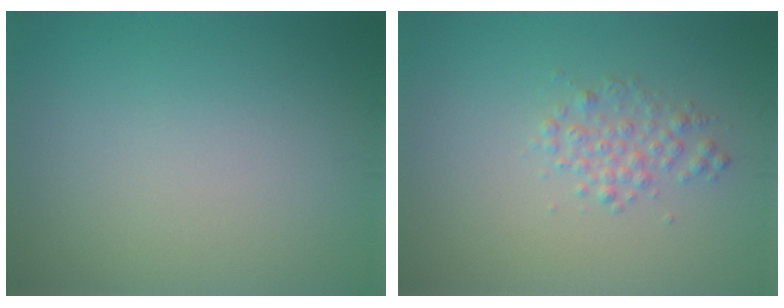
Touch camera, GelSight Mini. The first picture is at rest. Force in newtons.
{"total": 1.9, "press": 1.9, "slide": 0.0}